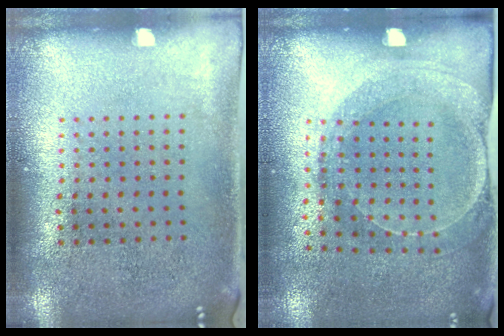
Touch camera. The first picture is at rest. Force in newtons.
{"total": 1.5, "press": 1.5, "slide": 0.4}